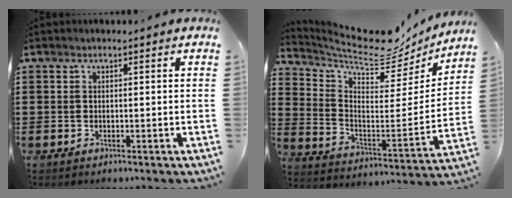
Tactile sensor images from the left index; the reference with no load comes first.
{"total": 8.7, "force": [7.7, 2.2, 3.6], "torque": [-0.093, -0.067, 0.124]}